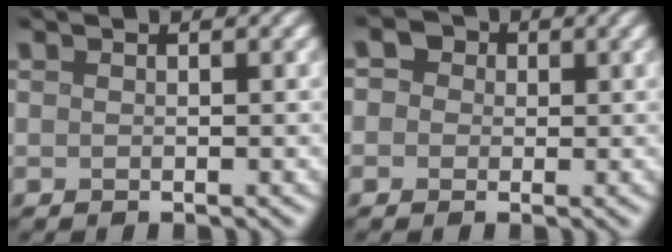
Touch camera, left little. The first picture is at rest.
{"total": 4.0, "force": [1.4, 3.2, 1.8], "torque": [-0.014, 0.022, -0.011]}